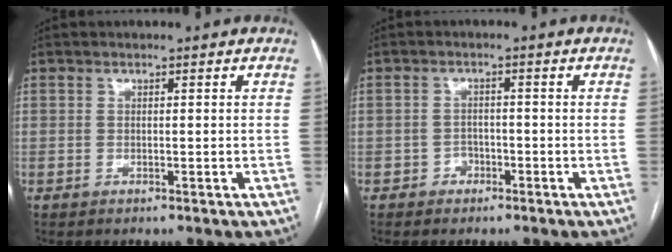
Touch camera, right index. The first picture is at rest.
{"total": 1.9, "force": [-1.2, 1.4, 0.4], "torque": [-0.003, 0.008, -0.021]}